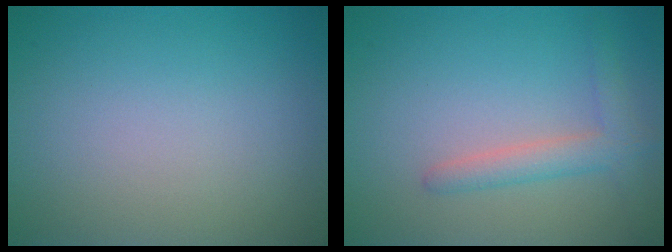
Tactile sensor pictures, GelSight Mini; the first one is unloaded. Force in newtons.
{"total": 2.6, "press": 2.6, "slide": 0.2}